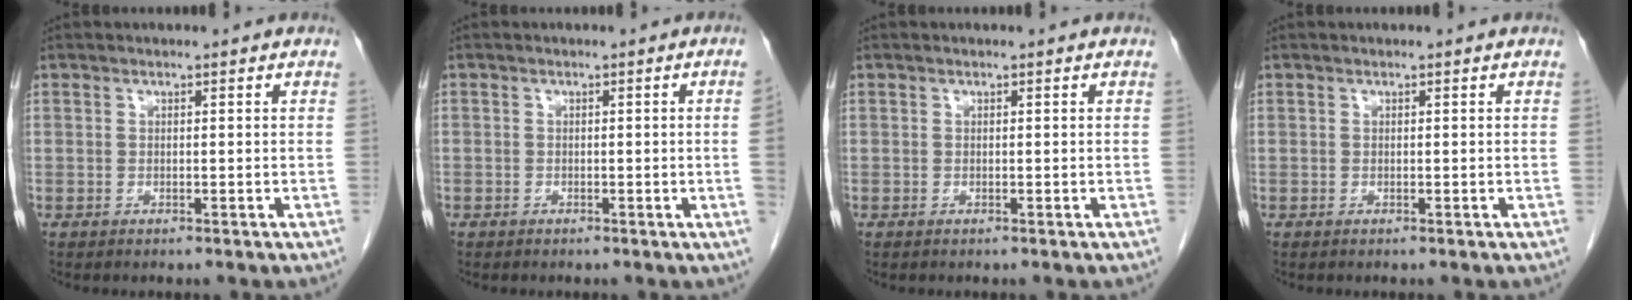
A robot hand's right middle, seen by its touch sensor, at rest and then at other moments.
{"total": 1.4, "force": [-0.3, -0.4, 1.3], "torque": [-0.018, -0.001, -0.006]}
{"total": 0.0}
{"total": 0.0}